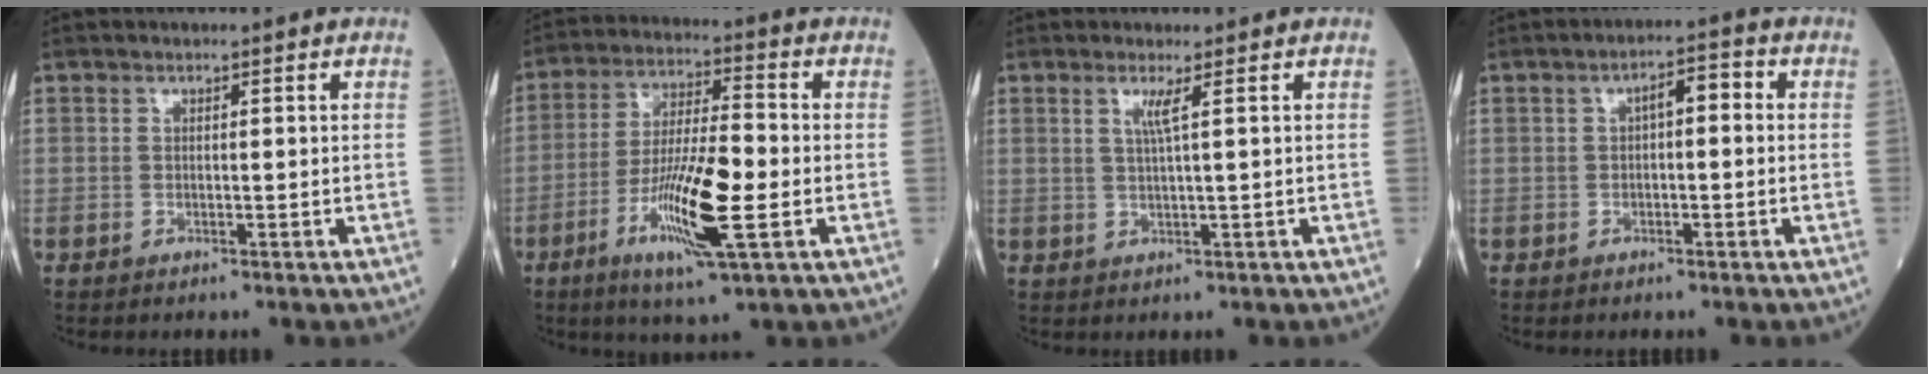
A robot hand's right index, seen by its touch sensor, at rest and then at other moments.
{"total": 12.9, "force": [-3.9, 1.4, 12.2], "torque": [-0.232, -0.012, -0.071]}
{"total": 2.3, "force": [0.9, -0.6, 2.0], "torque": [-0.044, -0.002, 0.020]}
{"total": 3.7, "force": [0.5, 1.3, 3.5], "torque": [-0.053, 0.022, 0.006]}